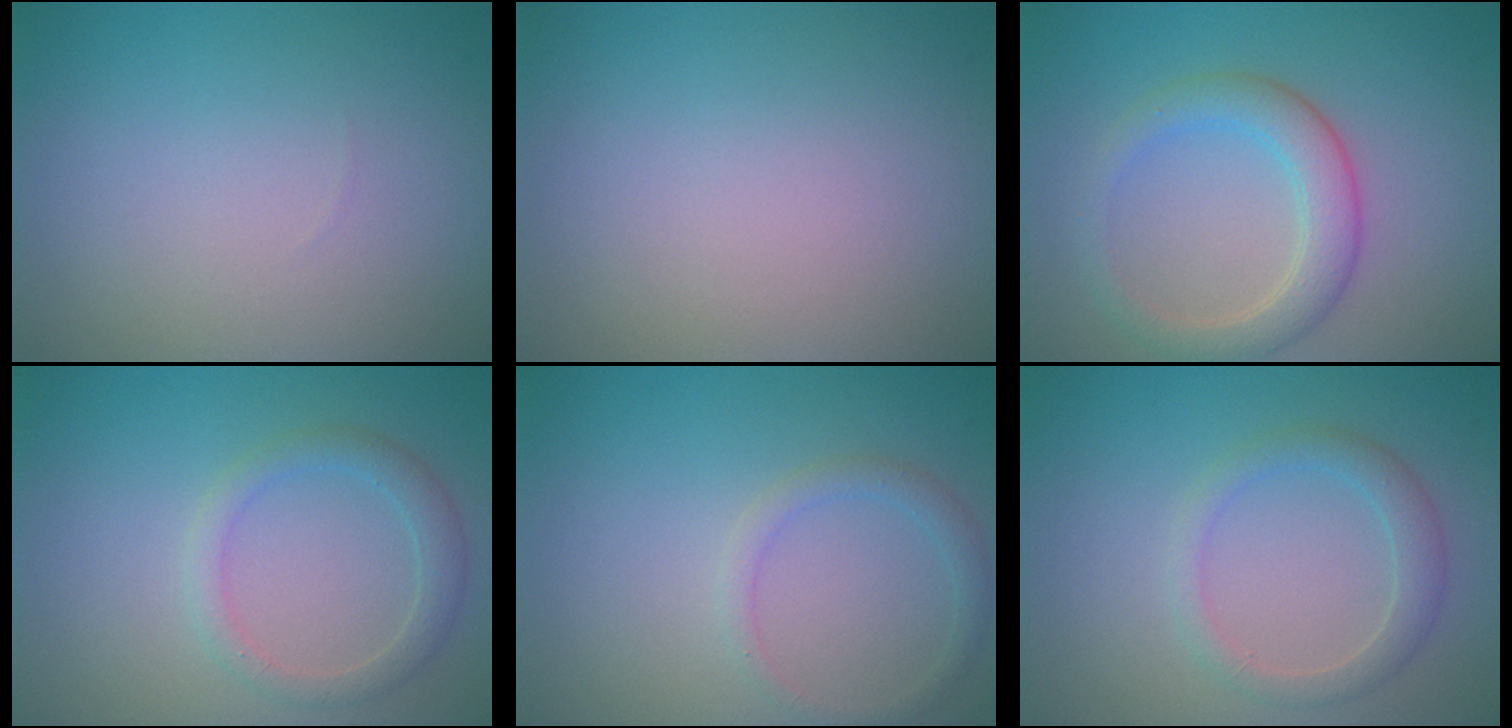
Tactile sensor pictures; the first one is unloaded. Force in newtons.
{"total": 0.0}
{"total": 3.6, "press": 3.6, "slide": 0.2}
{"total": 2.2, "press": 2.2, "slide": 0.1}
{"total": 1.5, "press": 1.5, "slide": 0.1}
{"total": 2.3, "press": 2.3, "slide": 0.0}